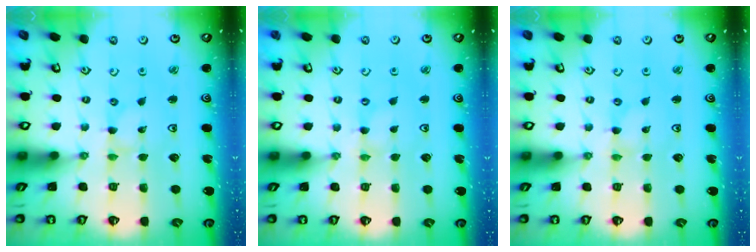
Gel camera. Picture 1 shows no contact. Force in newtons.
{"total": 0.5, "press": 0.5, "slide": 0.1}
{"total": 0.0}